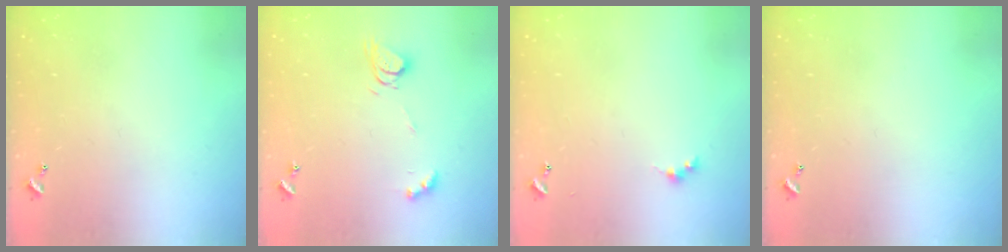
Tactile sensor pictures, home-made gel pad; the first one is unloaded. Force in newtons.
{"total": 6.3, "press": 6.3, "slide": 0.3}
{"total": 2.6, "press": 2.6, "slide": 0.5}
{"total": 0.0}